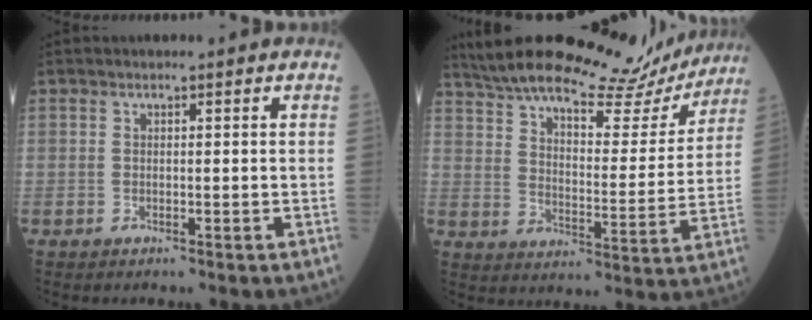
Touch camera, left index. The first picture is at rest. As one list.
[{"total": 24.4, "force": [21.8, 5.7, 9.5], "torque": [-0.160, -0.016, 0.293]}]